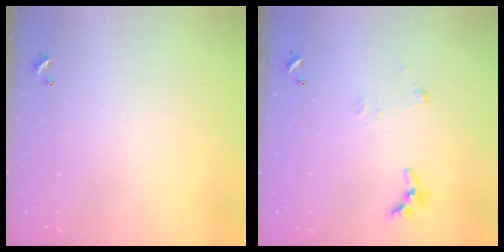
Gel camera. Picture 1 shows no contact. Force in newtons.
{"total": 6.2, "press": 6.2, "slide": 0.4}